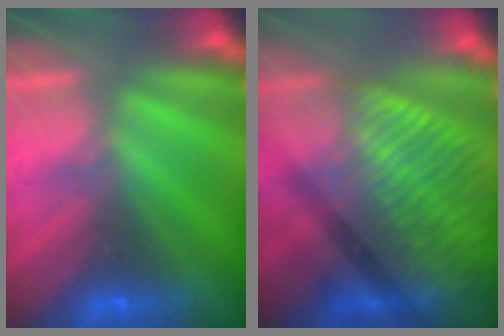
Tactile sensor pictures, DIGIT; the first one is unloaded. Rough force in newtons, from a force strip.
{"total": 3.8}